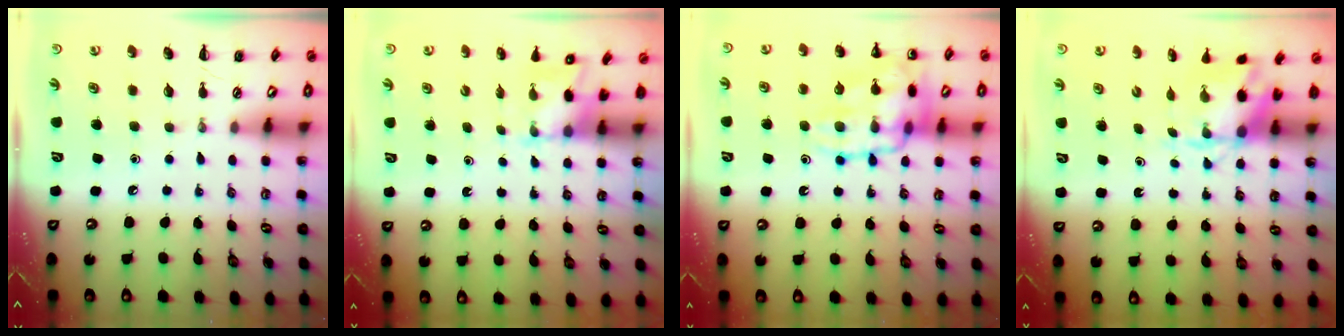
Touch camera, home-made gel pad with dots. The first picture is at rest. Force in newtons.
{"total": 2.4, "press": 2.3, "slide": 0.8}
{"total": 17.2, "press": 17.1, "slide": 1.5}
{"total": 5.5, "press": 5.4, "slide": 0.7}